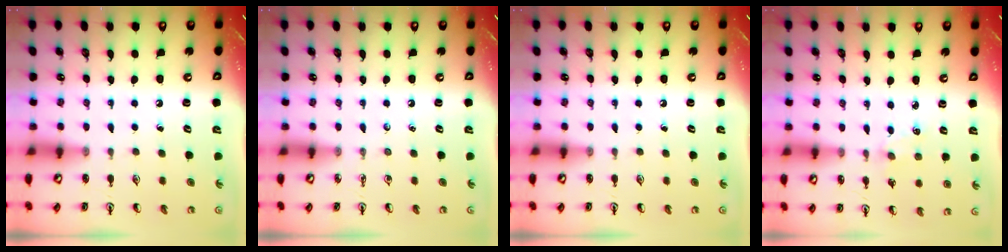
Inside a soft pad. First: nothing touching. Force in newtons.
{"total": 0.0}
{"total": 0.0}
{"total": 1.3, "press": 1.3, "slide": 0.2}